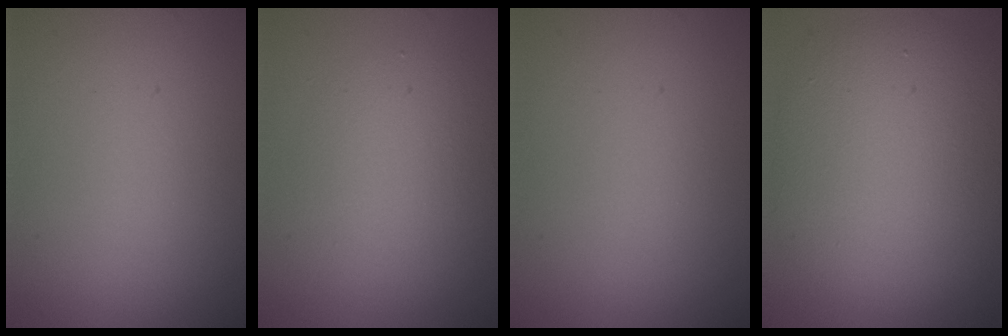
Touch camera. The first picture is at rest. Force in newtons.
{"total": 3.7, "press": 3.6, "slide": 0.3}
{"total": 0.0}
{"total": 10.1, "press": 10.1, "slide": 0.7}